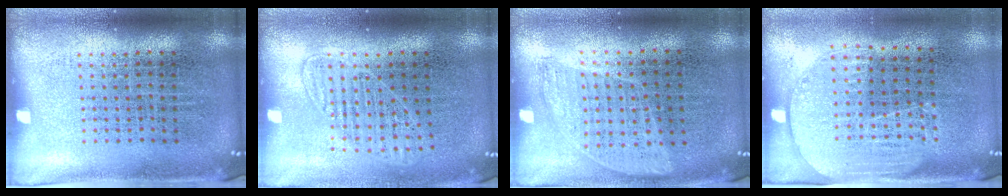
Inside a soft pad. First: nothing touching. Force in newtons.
{"total": 1.3, "press": 1.2, "slide": 0.7}
{"total": 0.9, "press": 0.8, "slide": 0.4}
{"total": 1.6, "press": 1.4, "slide": 0.8}